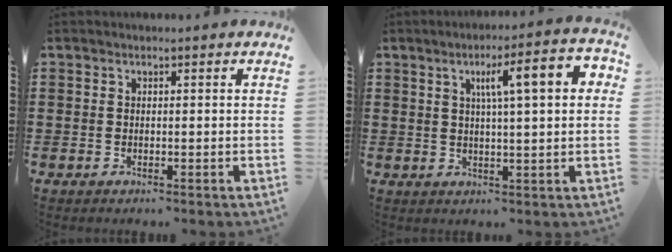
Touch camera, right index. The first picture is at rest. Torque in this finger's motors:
{"motor_torque": [0.76, 0.01, 0.34, 0.08]}